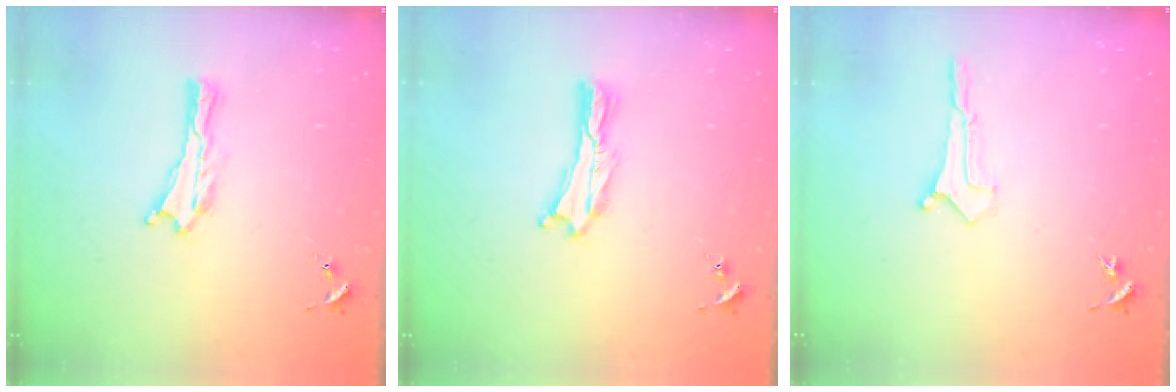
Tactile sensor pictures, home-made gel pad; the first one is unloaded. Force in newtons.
{"total": 0.6, "press": 0.5, "slide": 0.2}
{"total": 0.0}